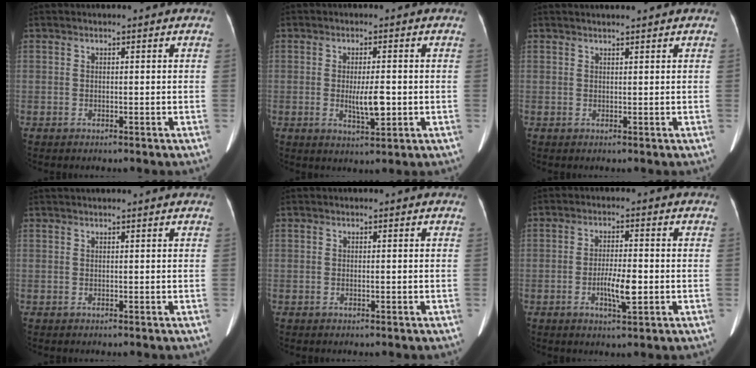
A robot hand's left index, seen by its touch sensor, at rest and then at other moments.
{"total": 4.5, "force": [-0.6, 1.0, 4.4], "torque": [-0.080, -0.008, -0.010]}
{"total": 2.6, "force": [2.4, 0.1, 1.1], "torque": [-0.009, 0.019, 0.034]}
{"total": 4.5, "force": [4.1, -0.1, 1.9], "torque": [-0.021, 0.035, 0.055]}
{"total": 0.0}
{"total": 5.0, "force": [-1.4, 1.0, 4.7], "torque": [-0.086, -0.005, -0.025]}